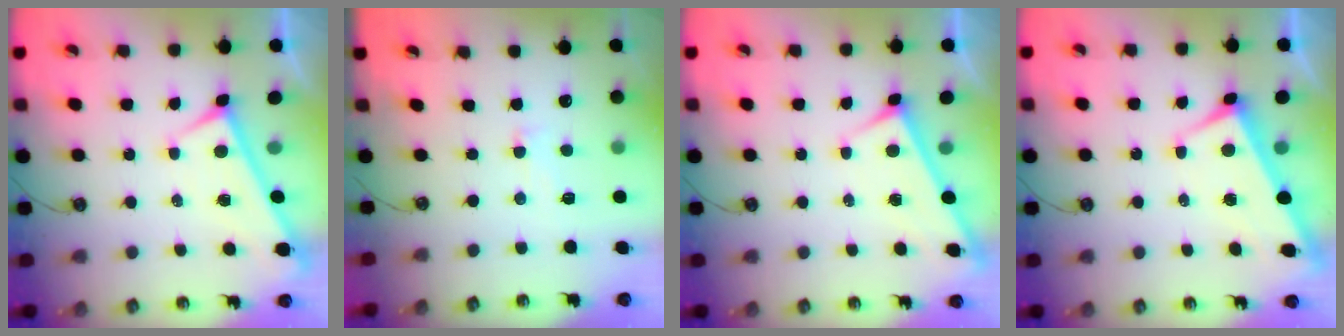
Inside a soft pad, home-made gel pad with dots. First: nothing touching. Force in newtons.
{"total": 3.6, "press": 3.6, "slide": 0.6}
{"total": 2.9, "press": 2.9, "slide": 0.3}
{"total": 2.9, "press": 2.7, "slide": 0.9}